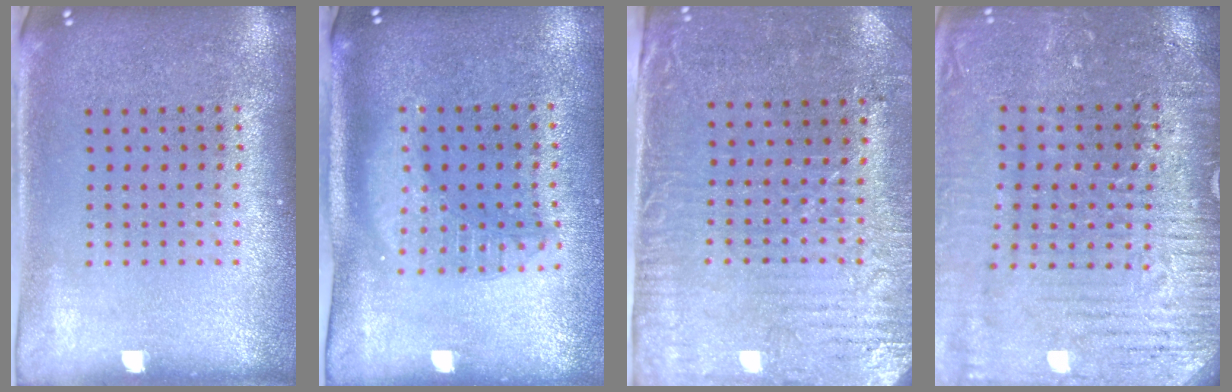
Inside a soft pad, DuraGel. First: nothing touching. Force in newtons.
{"total": 1.8, "press": 1.6, "slide": 1.0}
{"total": 3.2, "press": 2.7, "slide": 1.7}
{"total": 3.3, "press": 3.3, "slide": 0.2}